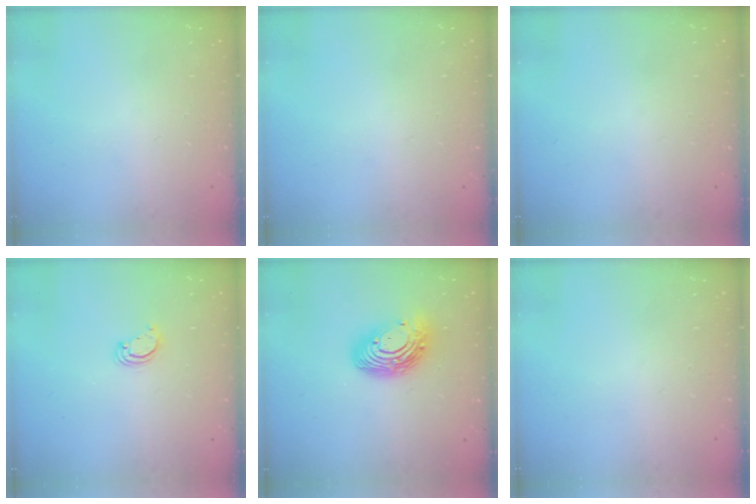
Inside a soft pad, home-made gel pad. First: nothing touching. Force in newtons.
{"total": 0.0}
{"total": 0.0}
{"total": 2.9, "press": 2.9, "slide": 0.1}
{"total": 14.0, "press": 14.0, "slide": 1.1}
{"total": 0.0}